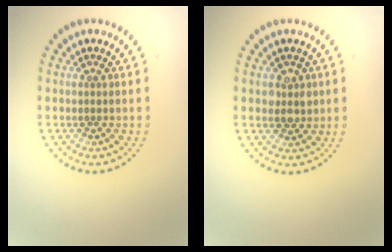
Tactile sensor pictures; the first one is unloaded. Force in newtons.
{"total": 2.2, "press": 2.1, "slide": 0.7}